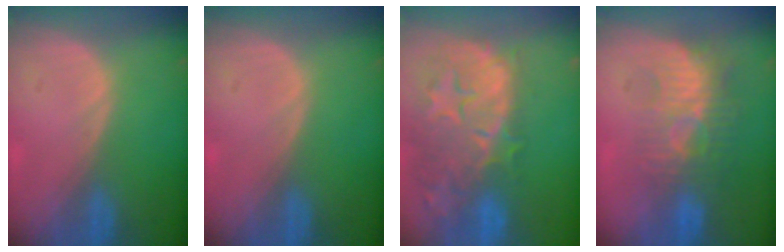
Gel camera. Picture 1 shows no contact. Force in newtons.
{"total": 0.0}
{"total": 14.8, "press": 11.9, "slide": 8.8}
{"total": 9.4, "press": 8.4, "slide": 4.1}